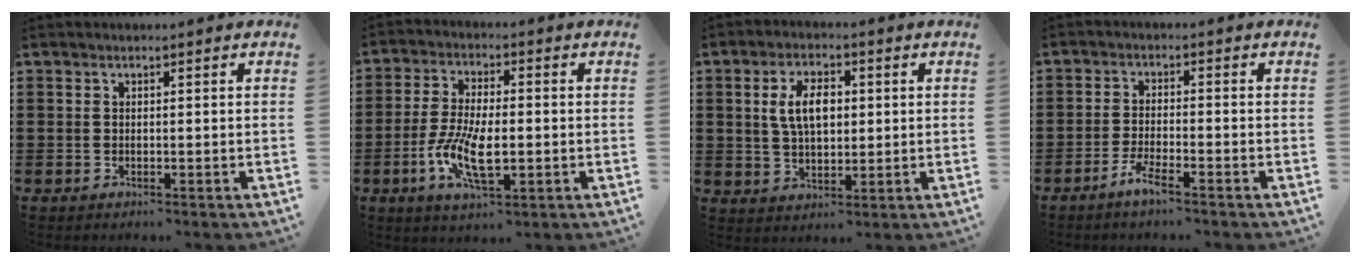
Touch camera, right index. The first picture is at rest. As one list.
[{"total": 9.1, "force": [-2.2, 3.6, 8.0], "torque": [-0.181, -0.014, -0.045]}, {"total": 6.4, "force": [1.2, 3.5, 5.3], "torque": [-0.110, 0.007, 0.014]}, {"total": 3.1, "force": [-2.5, 0.0, 1.9], "torque": [-0.048, -0.001, -0.050]}]